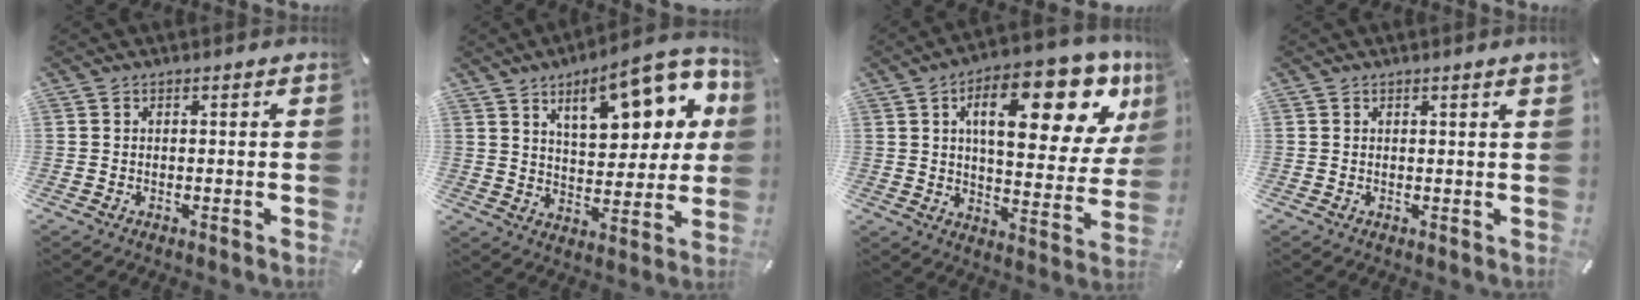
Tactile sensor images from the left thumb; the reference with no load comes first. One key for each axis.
{"total": 18.7, "fx": 9.5, "fy": 8.3, "fz": 13.8, "tx": -0.184, "ty": -0.045, "tz": 0.151}
{"total": 23.0, "fx": 10.4, "fy": 9.8, "fz": 18.0, "tx": -0.257, "ty": -0.051, "tz": 0.157}
{"total": 1.6, "fx": 0.8, "fy": 0.0, "fz": 1.4, "tx": -0.025, "ty": 0.000, "tz": 0.014}